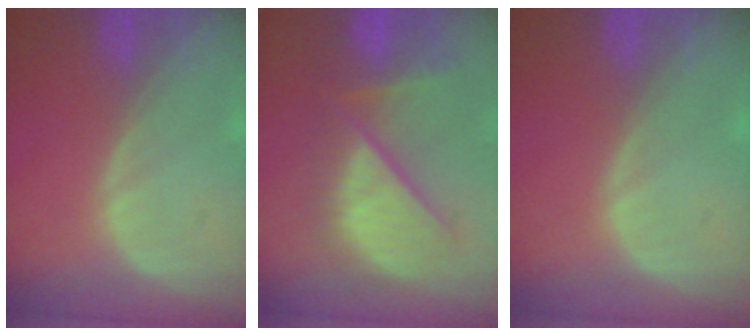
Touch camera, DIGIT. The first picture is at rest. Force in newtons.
{"total": 10.1, "press": 9.5, "slide": 3.5}
{"total": 0.0}